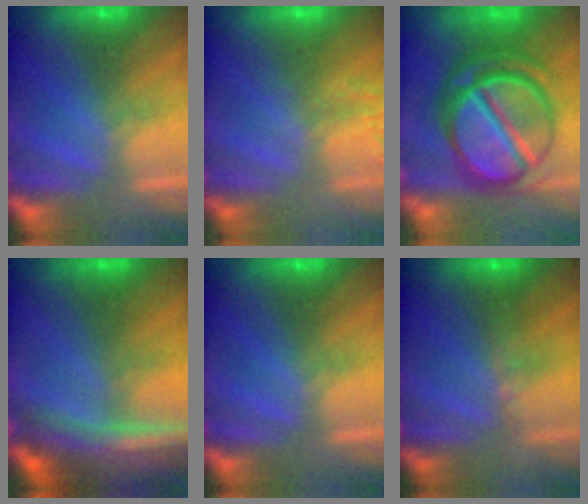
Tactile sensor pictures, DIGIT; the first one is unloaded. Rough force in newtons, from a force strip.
{"total": 1.9}
{"total": 7.1}
{"total": 10.2}
{"total": 0.0}
{"total": 2.9}